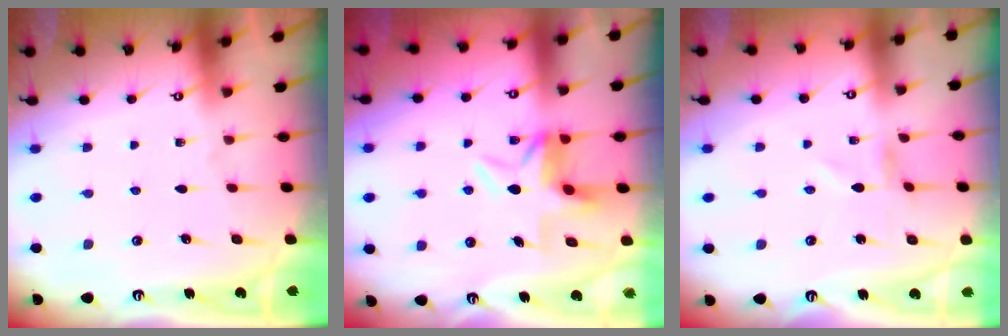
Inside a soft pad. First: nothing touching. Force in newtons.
{"total": 4.6, "press": 4.6, "slide": 0.7}
{"total": 0.0}